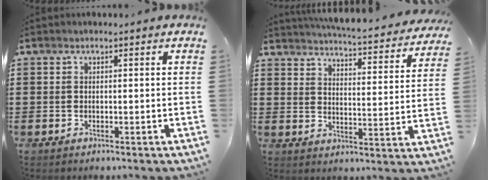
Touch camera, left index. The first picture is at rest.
{"total": 4.4, "force": [4.3, -0.4, 1.0], "torque": [-0.036, -0.045, 0.067]}